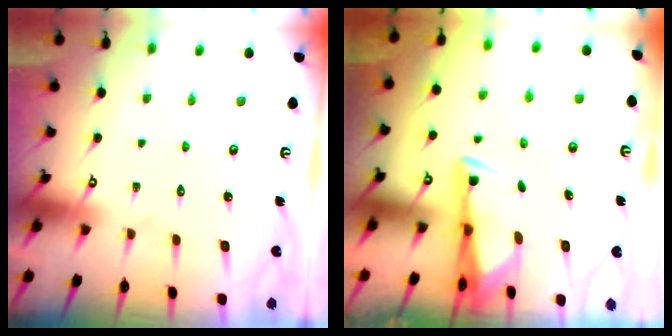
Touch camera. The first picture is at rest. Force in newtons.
{"total": 3.0, "press": 2.9, "slide": 0.9}